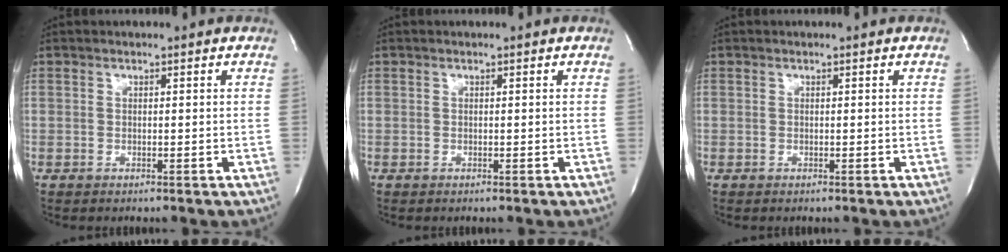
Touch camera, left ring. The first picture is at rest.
{"total": 0.0}
{"total": 0.0}